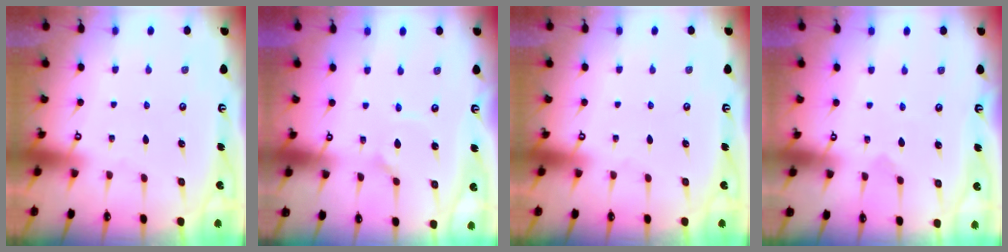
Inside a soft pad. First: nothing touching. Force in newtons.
{"total": 1.8, "press": 1.8, "slide": 0.1}
{"total": 0.0}
{"total": 2.5, "press": 2.4, "slide": 0.6}